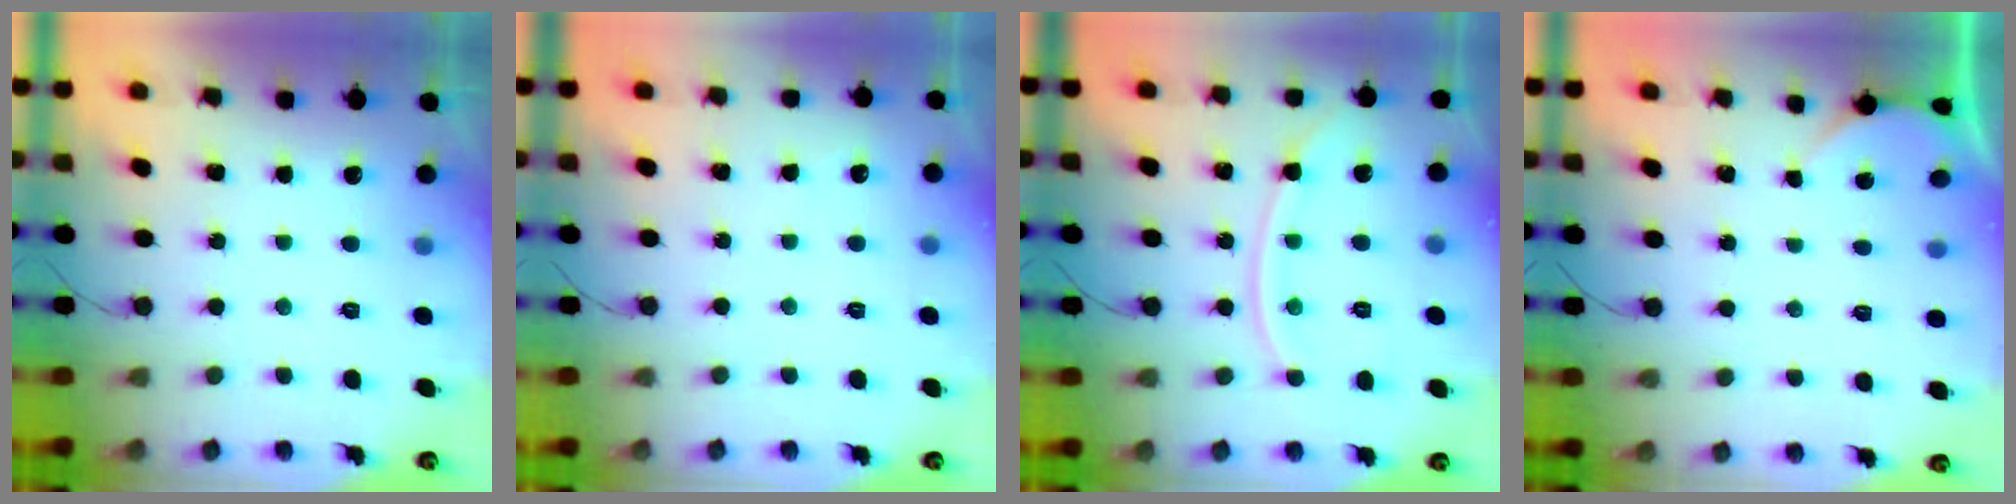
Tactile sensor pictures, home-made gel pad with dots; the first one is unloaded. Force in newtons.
{"total": 3.6, "press": 3.6, "slide": 0.4}
{"total": 10.4, "press": 10.4, "slide": 0.3}
{"total": 0.8, "press": 0.8, "slide": 0.1}